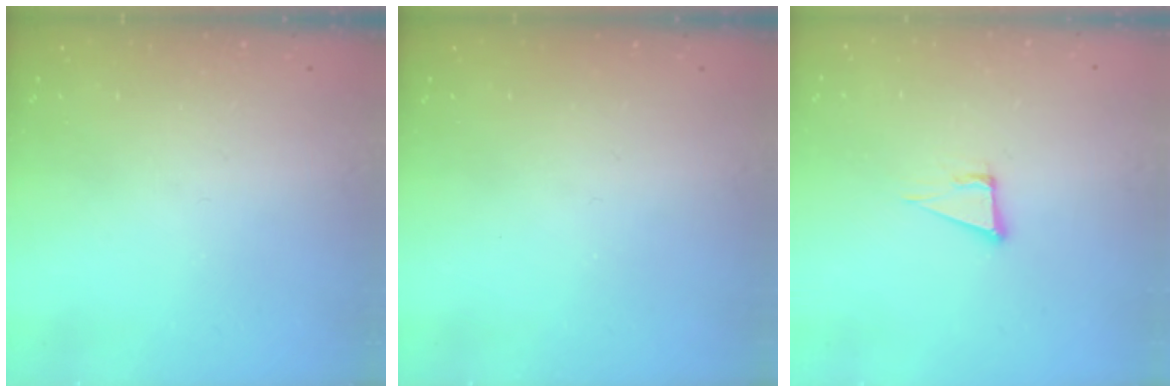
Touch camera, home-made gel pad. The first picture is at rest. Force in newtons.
{"total": 0.0}
{"total": 5.4, "press": 4.4, "slide": 3.1}